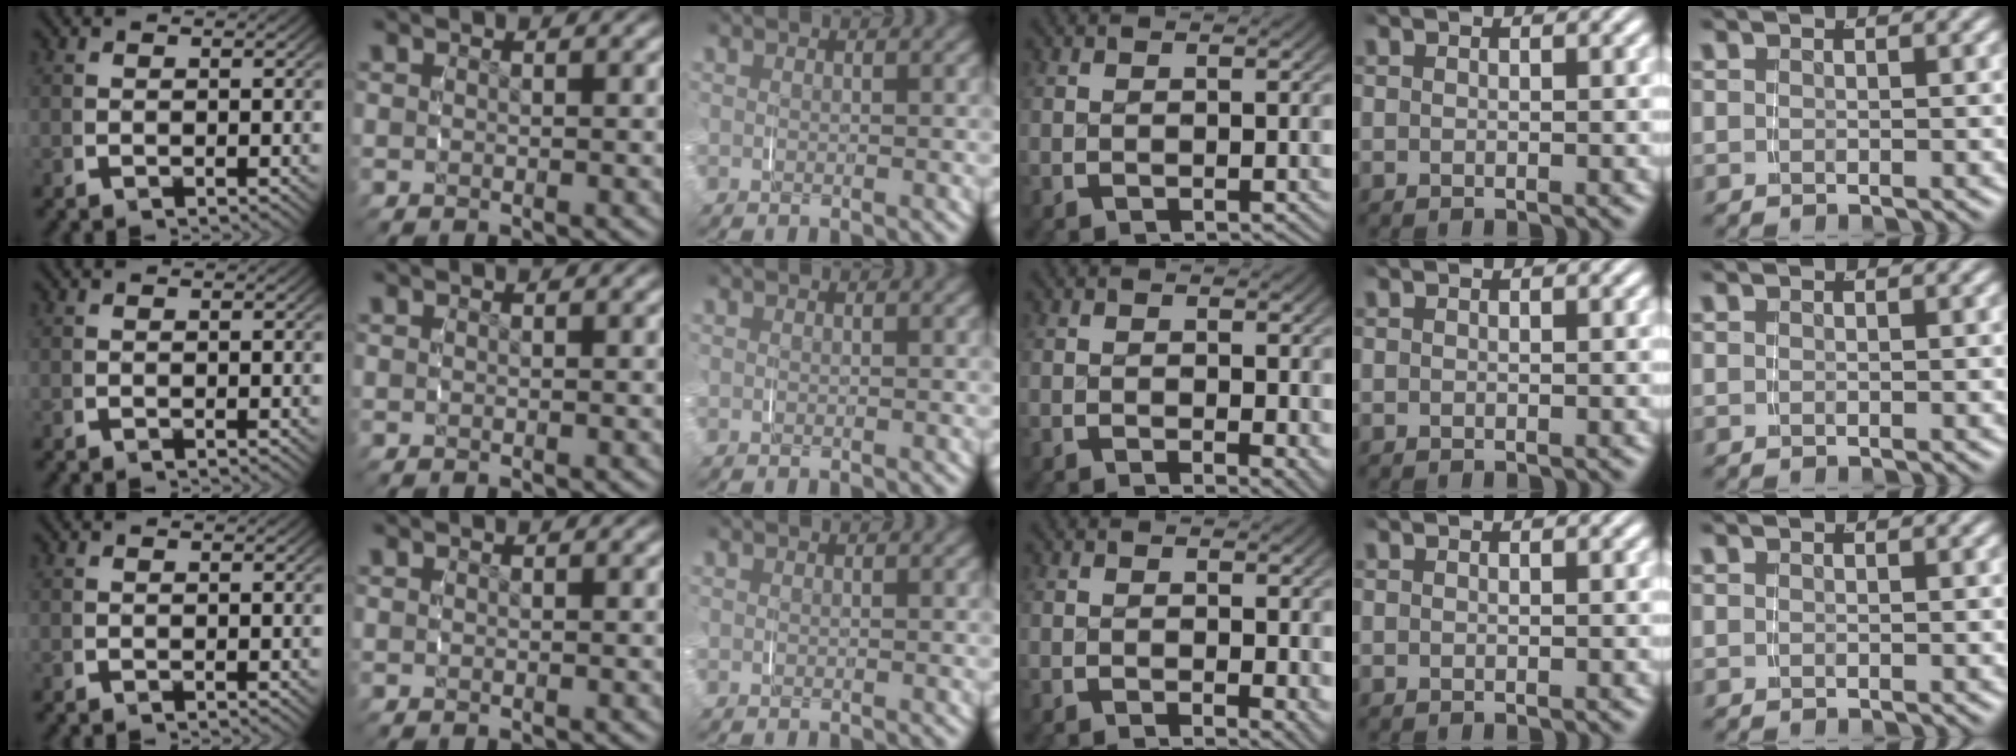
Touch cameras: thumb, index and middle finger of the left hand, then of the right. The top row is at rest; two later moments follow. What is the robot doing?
{"motion": "grasp_and_lifting", "object": "jewelry box"}